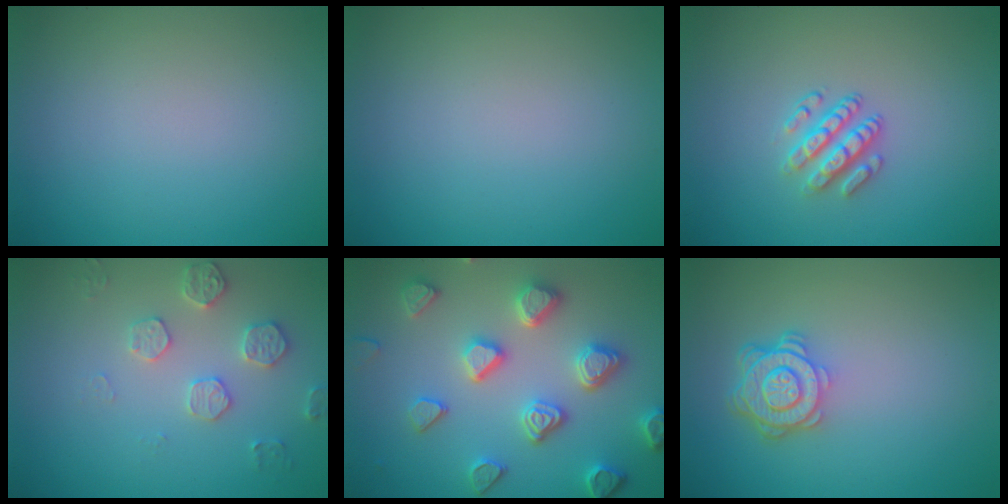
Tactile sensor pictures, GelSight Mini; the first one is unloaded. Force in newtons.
{"total": 0.0}
{"total": 2.9, "press": 2.5, "slide": 1.6}
{"total": 2.7, "press": 2.7, "slide": 0.5}
{"total": 4.9, "press": 4.7, "slide": 1.3}
{"total": 4.5, "press": 3.5, "slide": 2.9}